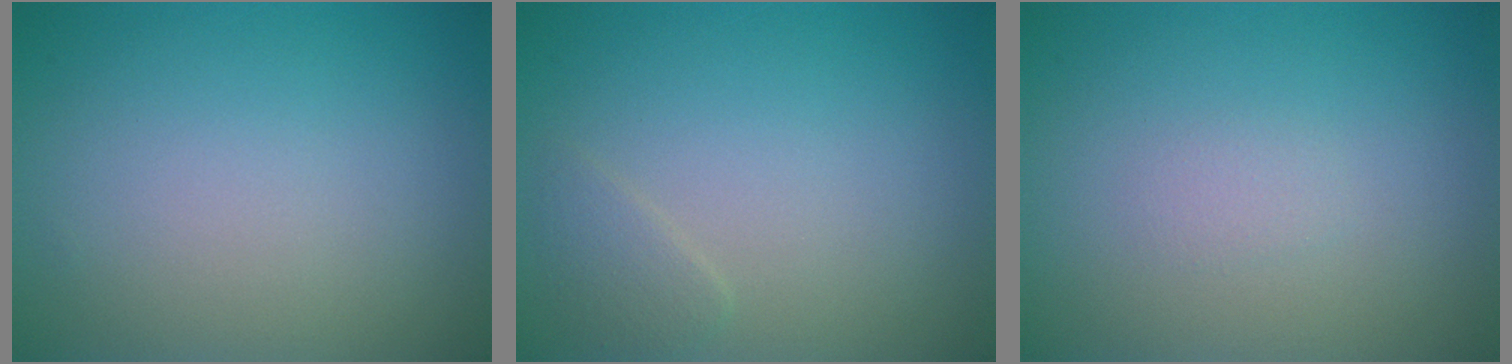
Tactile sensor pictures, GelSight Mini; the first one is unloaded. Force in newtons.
{"total": 1.2, "press": 1.2, "slide": 0.0}
{"total": 0.6, "press": 0.6, "slide": 0.1}